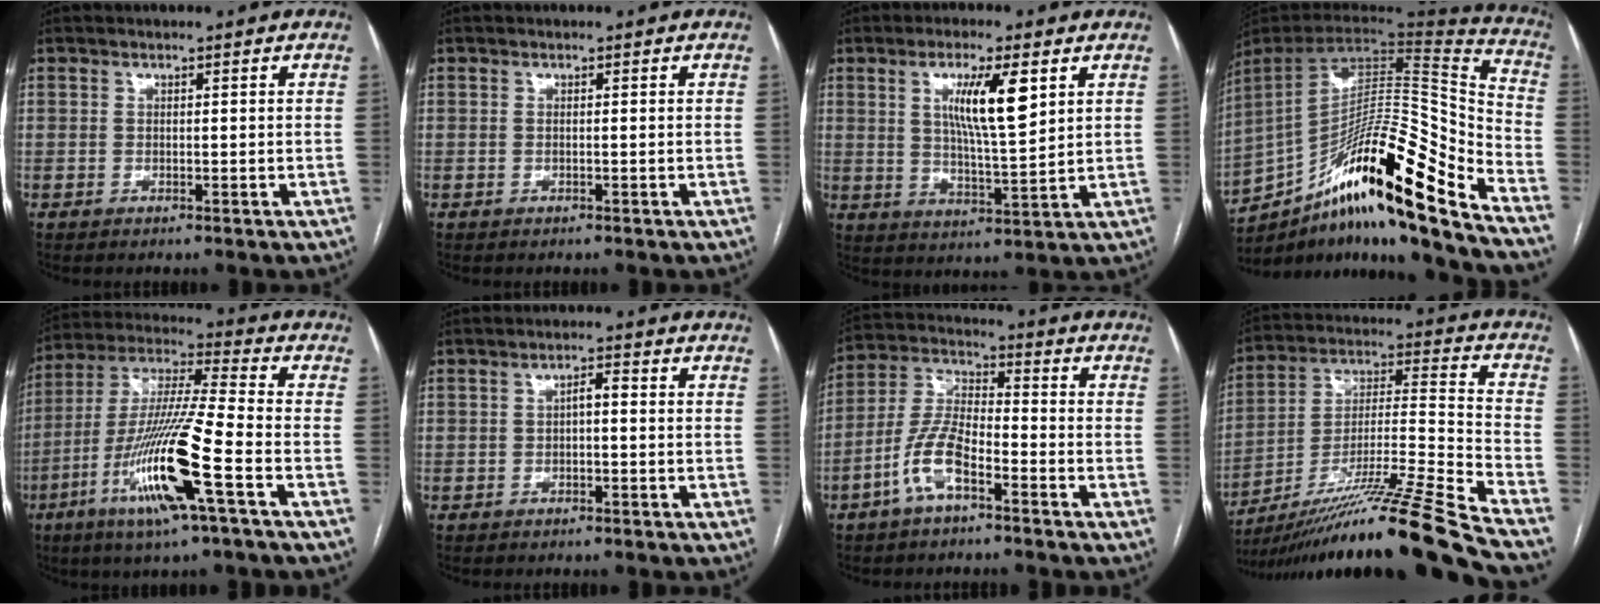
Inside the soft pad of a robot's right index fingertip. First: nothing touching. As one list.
[{"total": 0.0}, {"total": 9.2, "force": [3.4, 1.0, 8.5], "torque": [-0.151, -0.005, 0.061]}, {"total": 26.8, "force": [-16.9, 1.9, 20.8], "torque": [-0.310, 0.007, -0.291]}, {"total": 17.2, "force": [-7.1, 0.2, 15.7], "torque": [-0.324, -0.018, -0.134]}, {"total": 1.9, "force": [-0.2, 0.6, 1.8], "torque": [-0.029, 0.007, -0.004]}, {"total": 8.8, "force": [-4.7, 2.5, 7.0], "torque": [-0.159, 0.011, -0.094]}, {"total": 25.2, "force": [-19.7, -2.6, 15.6], "torque": [-0.228, -0.020, -0.341]}]